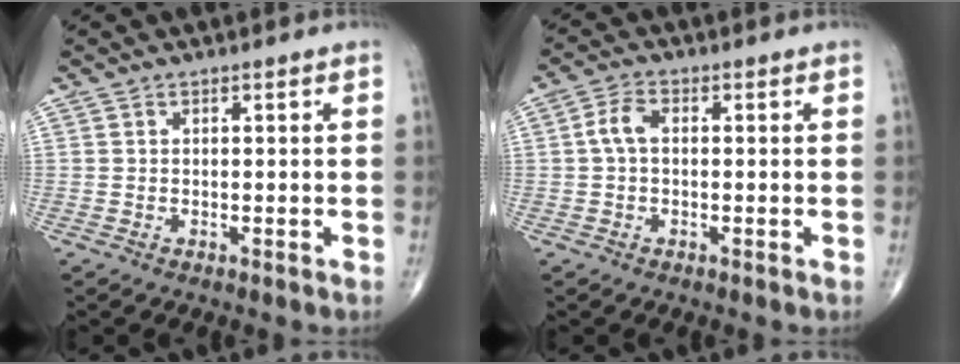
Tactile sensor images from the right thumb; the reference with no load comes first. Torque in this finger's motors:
{"motor_torque": [0.44, 0.63, 0.69, 0.14, 0.00]}